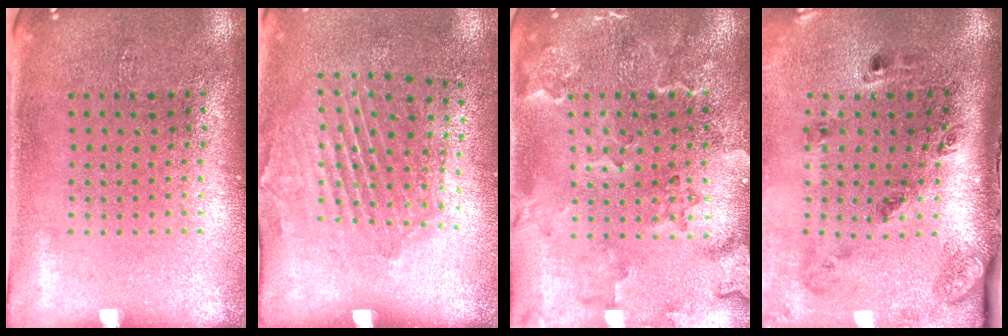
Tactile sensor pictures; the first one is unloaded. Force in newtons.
{"total": 1.9, "press": 1.2, "slide": 1.5}
{"total": 2.4, "press": 2.2, "slide": 1.0}
{"total": 2.8, "press": 1.7, "slide": 2.2}